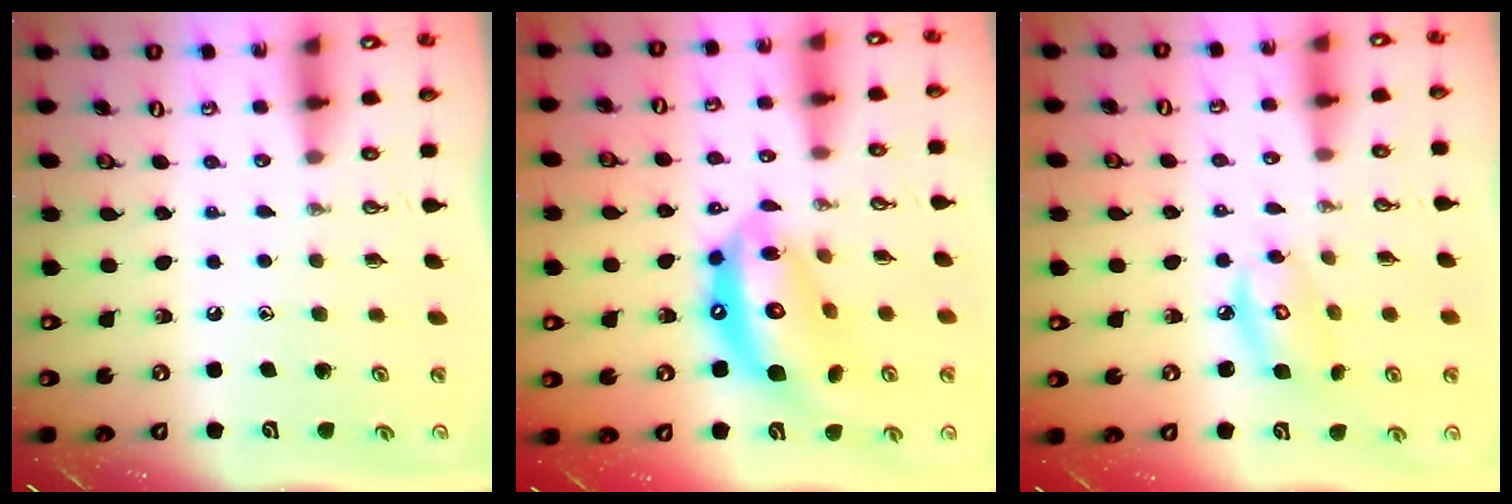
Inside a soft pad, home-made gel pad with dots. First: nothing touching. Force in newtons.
{"total": 17.2, "press": 17.1, "slide": 1.8}
{"total": 7.6, "press": 7.6, "slide": 0.4}